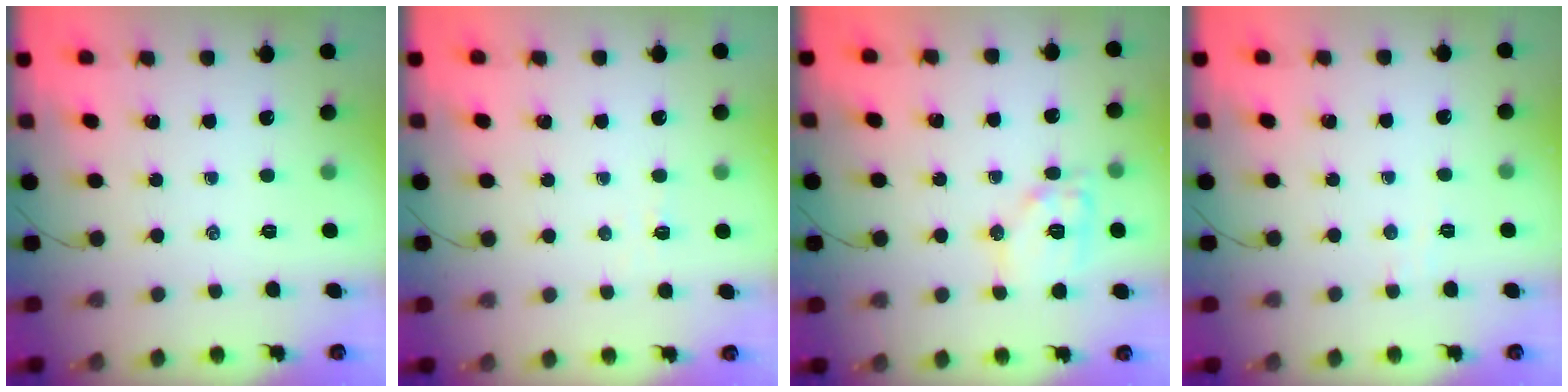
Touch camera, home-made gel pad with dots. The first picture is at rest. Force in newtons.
{"total": 2.6, "press": 2.5, "slide": 0.8}
{"total": 10.7, "press": 10.7, "slide": 0.8}
{"total": 2.6, "press": 2.5, "slide": 0.7}